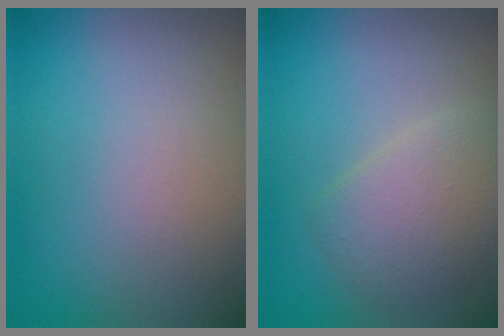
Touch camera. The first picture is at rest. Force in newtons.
{"total": 3.3, "press": 3.3, "slide": 0.0}